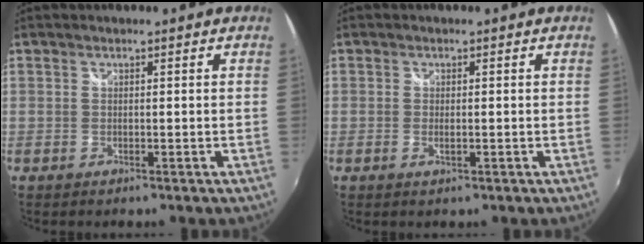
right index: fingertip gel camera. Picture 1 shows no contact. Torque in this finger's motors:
{"motor_torque": [-0.28, 0.02, -0.01, -0.01]}